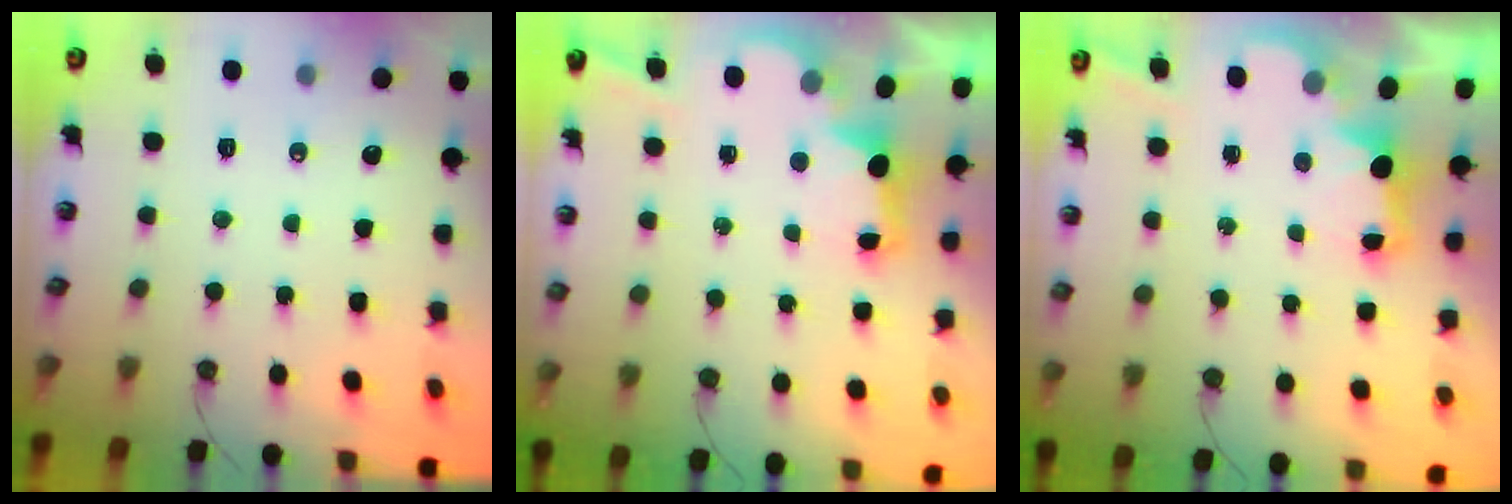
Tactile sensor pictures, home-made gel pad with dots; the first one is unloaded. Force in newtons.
{"total": 2.7, "press": 2.6, "slide": 0.9}
{"total": 2.3, "press": 2.2, "slide": 0.7}